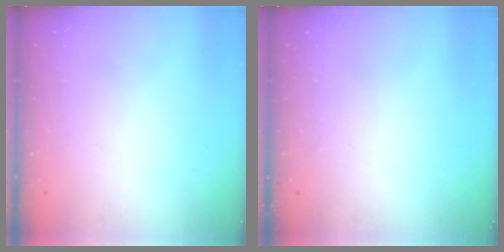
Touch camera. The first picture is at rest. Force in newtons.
{"total": 0.0}